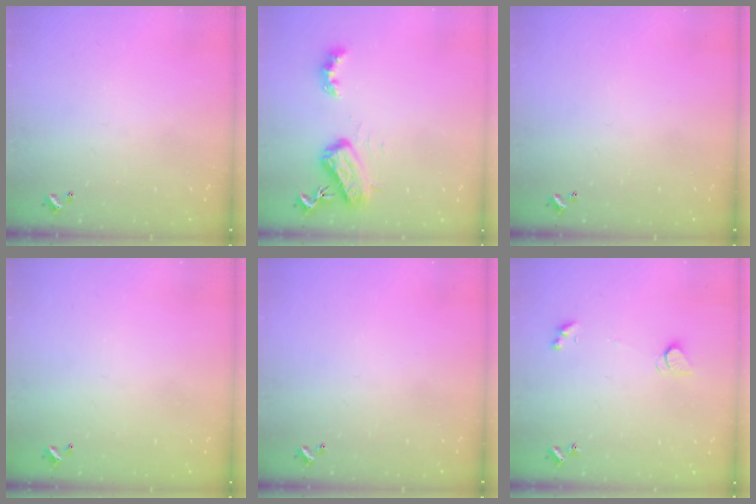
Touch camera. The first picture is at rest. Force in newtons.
{"total": 5.7, "press": 5.7, "slide": 0.5}
{"total": 0.0}
{"total": 2.6, "press": 2.6, "slide": 0.0}
{"total": 0.0}
{"total": 2.3, "press": 2.2, "slide": 0.5}